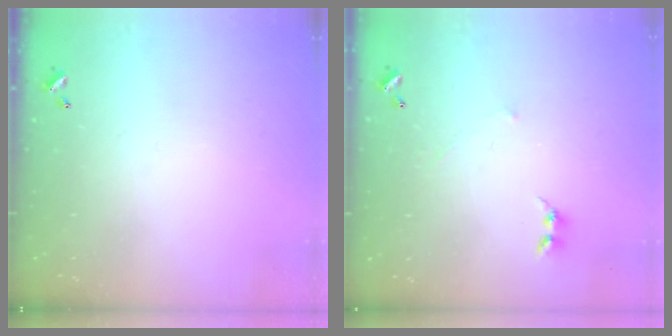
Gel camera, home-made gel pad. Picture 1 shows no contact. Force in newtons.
{"total": 1.8, "press": 1.8, "slide": 0.5}